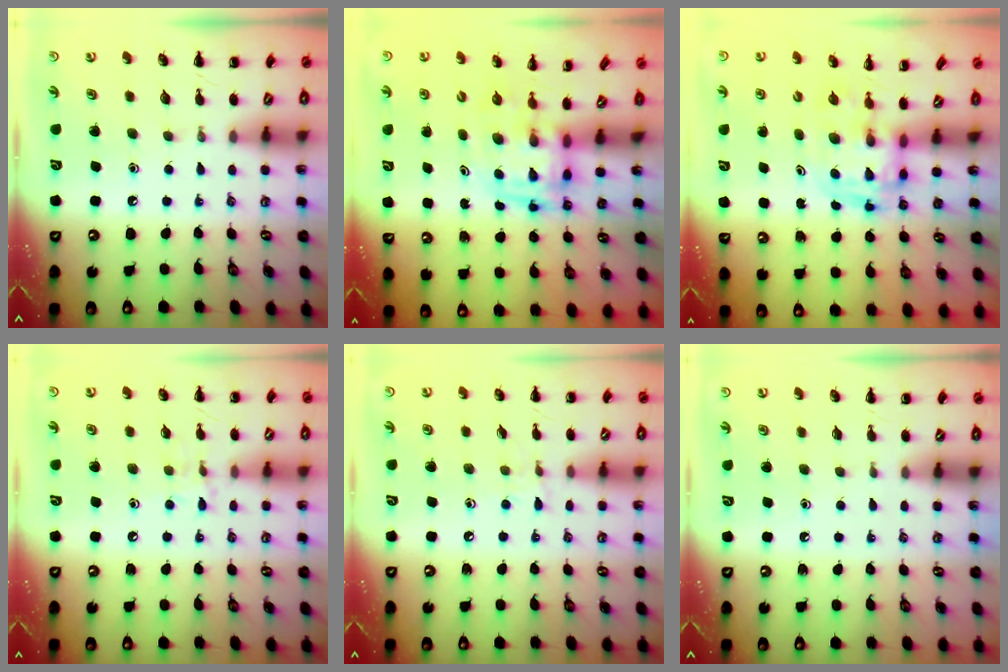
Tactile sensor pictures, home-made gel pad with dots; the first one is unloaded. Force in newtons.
{"total": 3.8, "press": 3.7, "slide": 0.7}
{"total": 3.3, "press": 3.3, "slide": 0.6}
{"total": 6.8, "press": 6.5, "slide": 1.9}
{"total": 4.9, "press": 4.5, "slide": 1.8}
{"total": 0.6, "press": 0.6, "slide": 0.2}